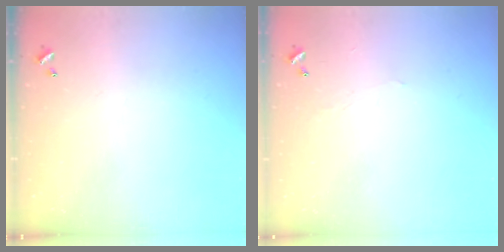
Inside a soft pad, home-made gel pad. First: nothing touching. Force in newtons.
{"total": 0.9, "press": 0.7, "slide": 0.4}